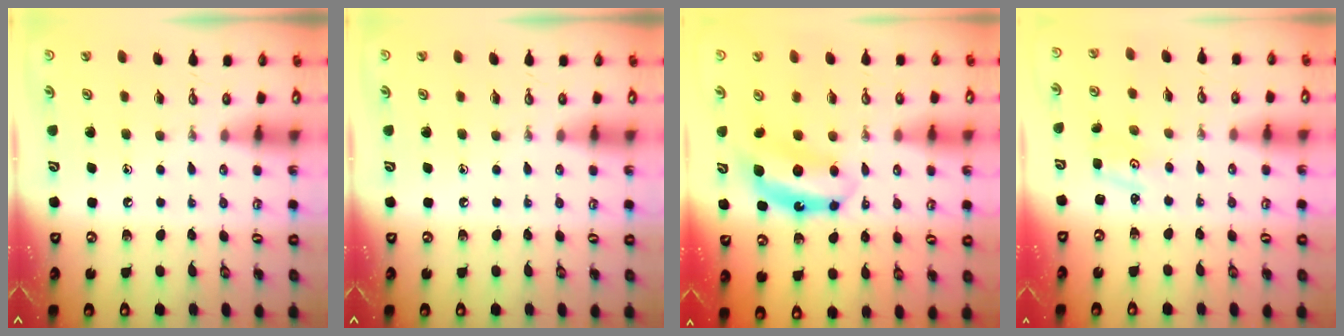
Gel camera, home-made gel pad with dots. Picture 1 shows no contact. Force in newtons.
{"total": 0.0}
{"total": 6.9, "press": 6.9, "slide": 0.4}
{"total": 1.2, "press": 1.2, "slide": 0.2}